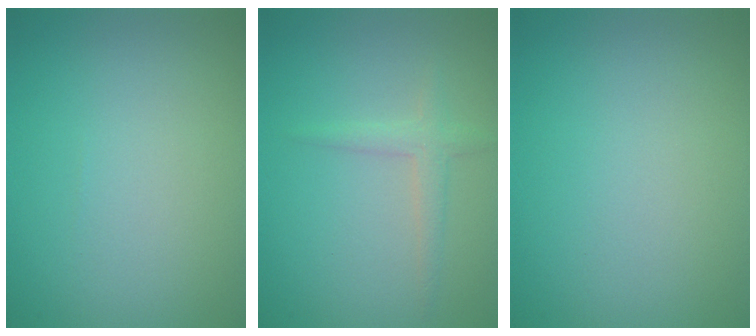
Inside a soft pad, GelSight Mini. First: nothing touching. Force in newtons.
{"total": 1.5, "press": 1.5, "slide": 0.1}
{"total": 0.0}